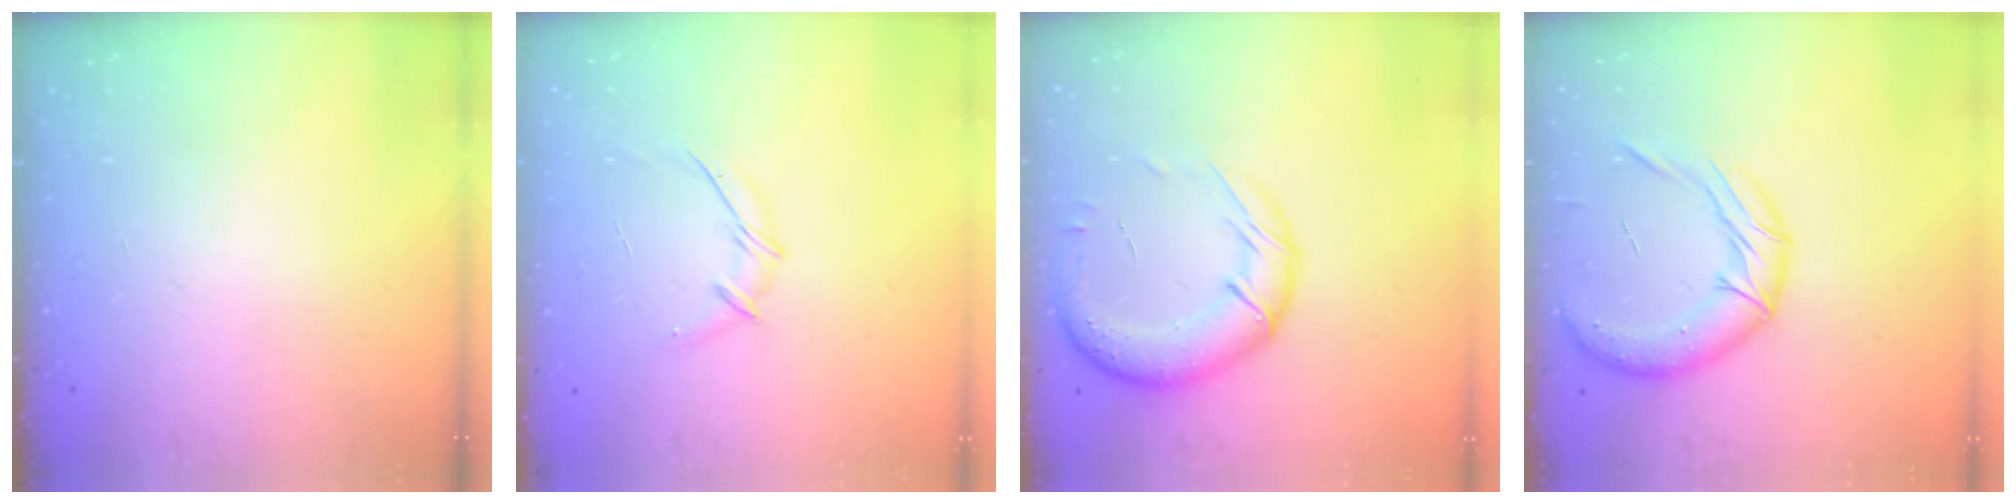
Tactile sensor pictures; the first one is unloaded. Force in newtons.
{"total": 5.9, "press": 5.7, "slide": 1.3}
{"total": 19.3, "press": 18.8, "slide": 4.3}
{"total": 16.1, "press": 15.9, "slide": 2.5}